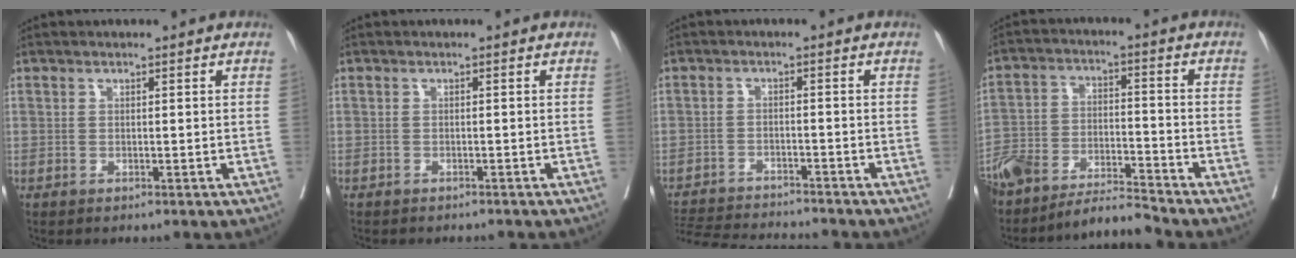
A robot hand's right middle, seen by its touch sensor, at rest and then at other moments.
{"total": 3.1, "force": [-2.8, 0.8, 1.1], "torque": [-0.017, -0.005, -0.034]}
{"total": 9.2, "force": [-8.9, 0.8, 2.0], "torque": [-0.035, -0.006, -0.141]}
{"total": 10.6, "force": [-10.0, 0.7, 3.4], "torque": [-0.064, 0.015, -0.187]}